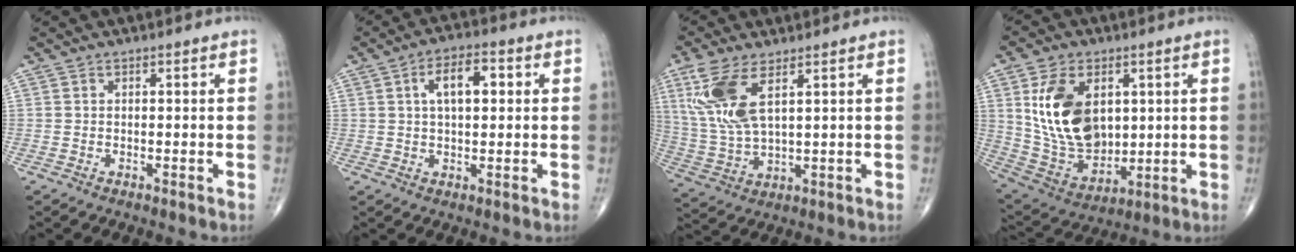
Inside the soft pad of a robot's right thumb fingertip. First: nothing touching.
{"total": 7.8, "force": [1.9, 3.8, 6.5], "torque": [-0.100, 0.011, 0.027]}
{"total": 11.6, "force": [4.8, 4.5, 9.6], "torque": [-0.221, -0.014, 0.108]}
{"total": 17.6, "force": [3.9, 11.4, 12.9], "torque": [-0.212, -0.018, 0.091]}